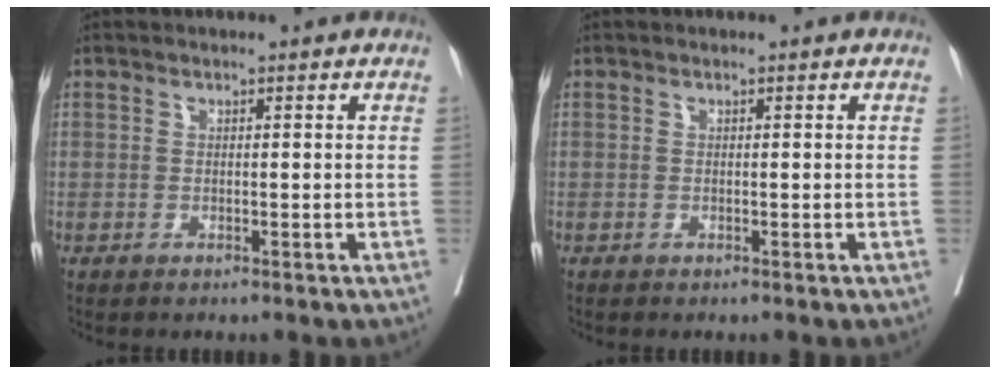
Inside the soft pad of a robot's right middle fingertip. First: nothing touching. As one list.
[{"total": 0.0}]